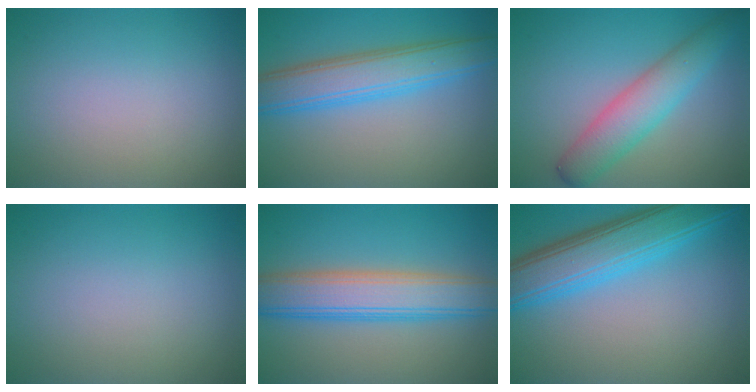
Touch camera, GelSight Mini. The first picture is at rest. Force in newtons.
{"total": 6.1, "press": 6.1, "slide": 0.0}
{"total": 4.9, "press": 4.9, "slide": 0.3}
{"total": 0.0}
{"total": 7.0, "press": 7.0, "slide": 0.1}
{"total": 7.3, "press": 7.3, "slide": 0.3}